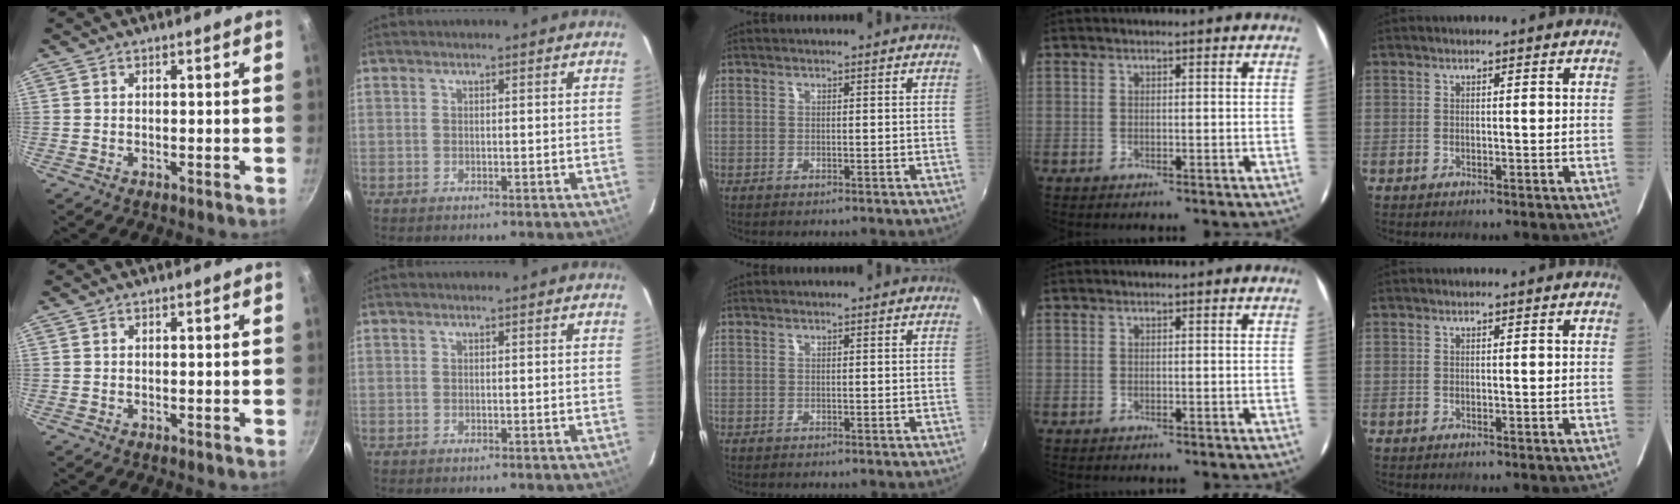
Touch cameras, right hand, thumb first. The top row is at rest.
{}